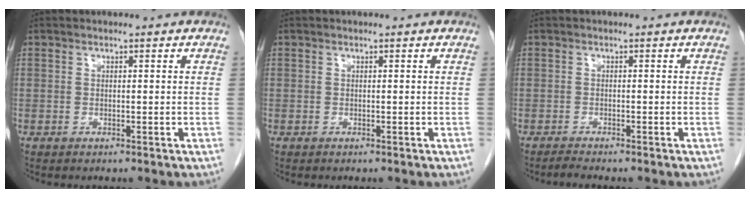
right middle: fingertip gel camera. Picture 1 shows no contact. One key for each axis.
{"total": 0.0}
{"total": 1.1, "fx": -1.1, "fy": -0.2, "fz": 0.3, "tx": -0.014, "ty": -0.006, "tz": -0.021}